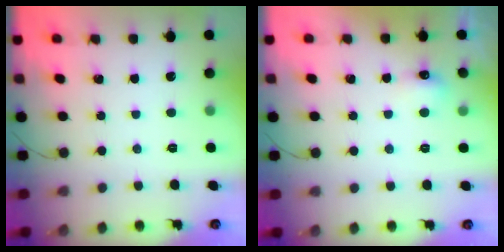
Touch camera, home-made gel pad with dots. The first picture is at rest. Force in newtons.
{"total": 4.8, "press": 4.7, "slide": 1.1}